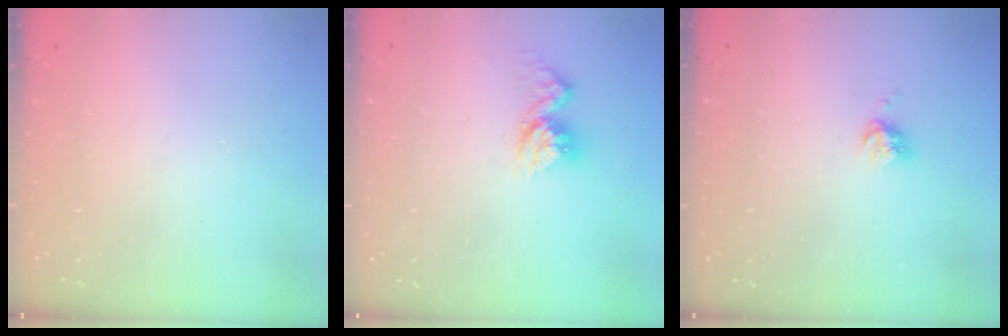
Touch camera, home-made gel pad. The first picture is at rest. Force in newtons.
{"total": 9.2, "press": 9.2, "slide": 0.8}
{"total": 3.4, "press": 3.3, "slide": 0.5}